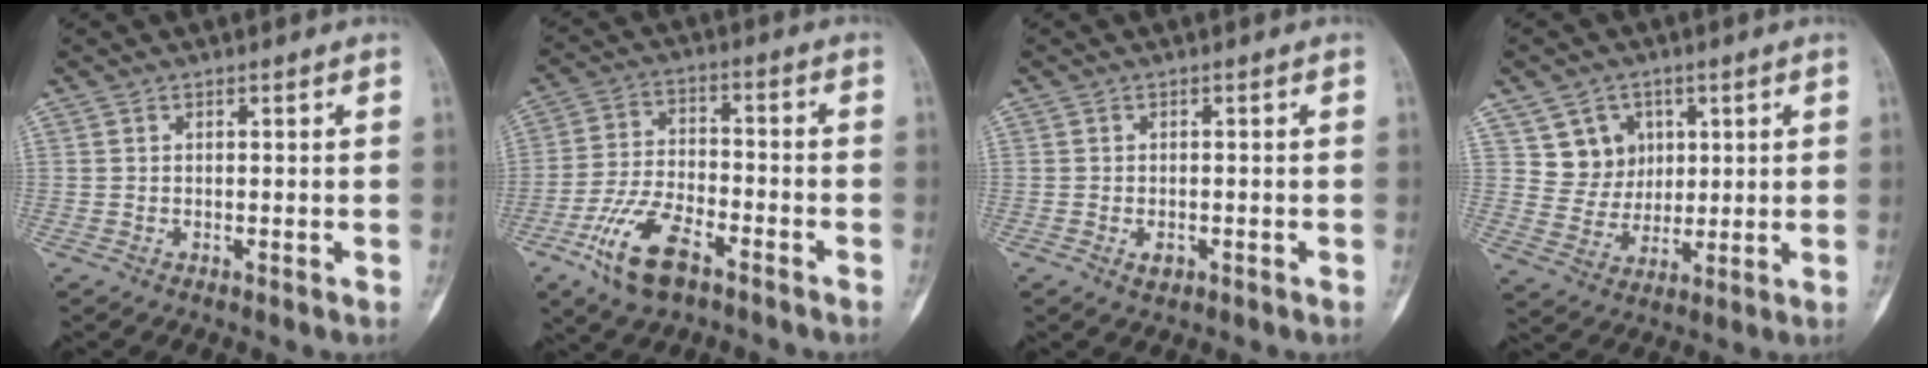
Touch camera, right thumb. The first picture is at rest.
{"total": 12.1, "force": [-6.7, 5.4, 8.5], "torque": [-0.162, 0.024, -0.126]}
{"total": 1.7, "force": [-0.6, 1.0, 1.2], "torque": [-0.011, -0.001, -0.008]}
{"total": 7.9, "force": [3.3, 7.0, 1.6], "torque": [0.009, -0.016, 0.063]}